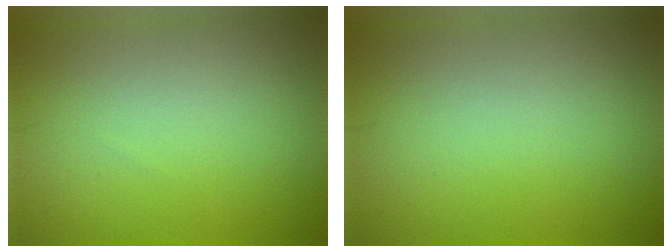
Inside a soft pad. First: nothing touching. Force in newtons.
{"total": 0.0}